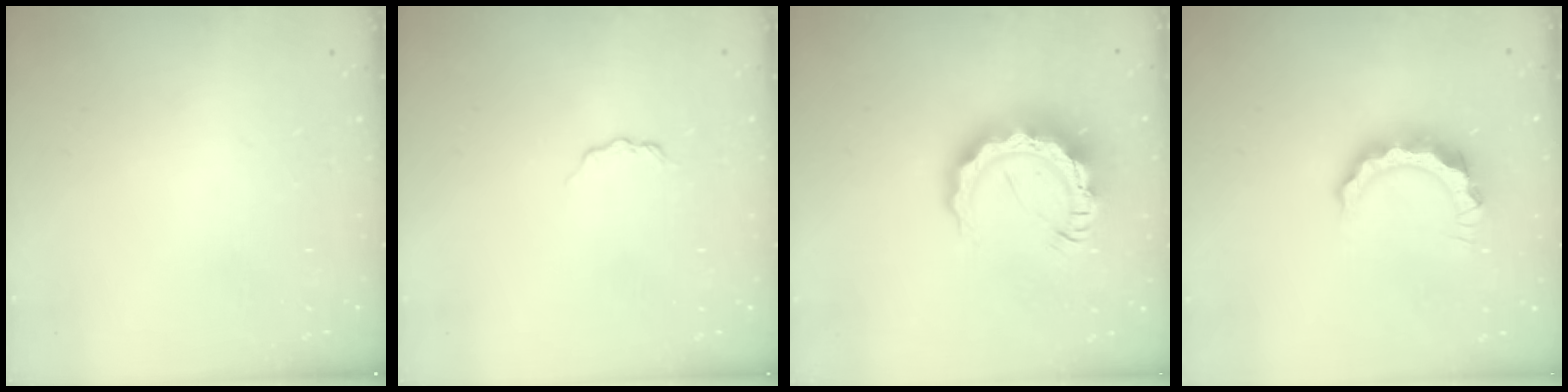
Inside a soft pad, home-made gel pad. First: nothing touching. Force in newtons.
{"total": 3.7, "press": 3.6, "slide": 0.4}
{"total": 14.2, "press": 14.1, "slide": 1.3}
{"total": 9.0, "press": 9.0, "slide": 0.3}